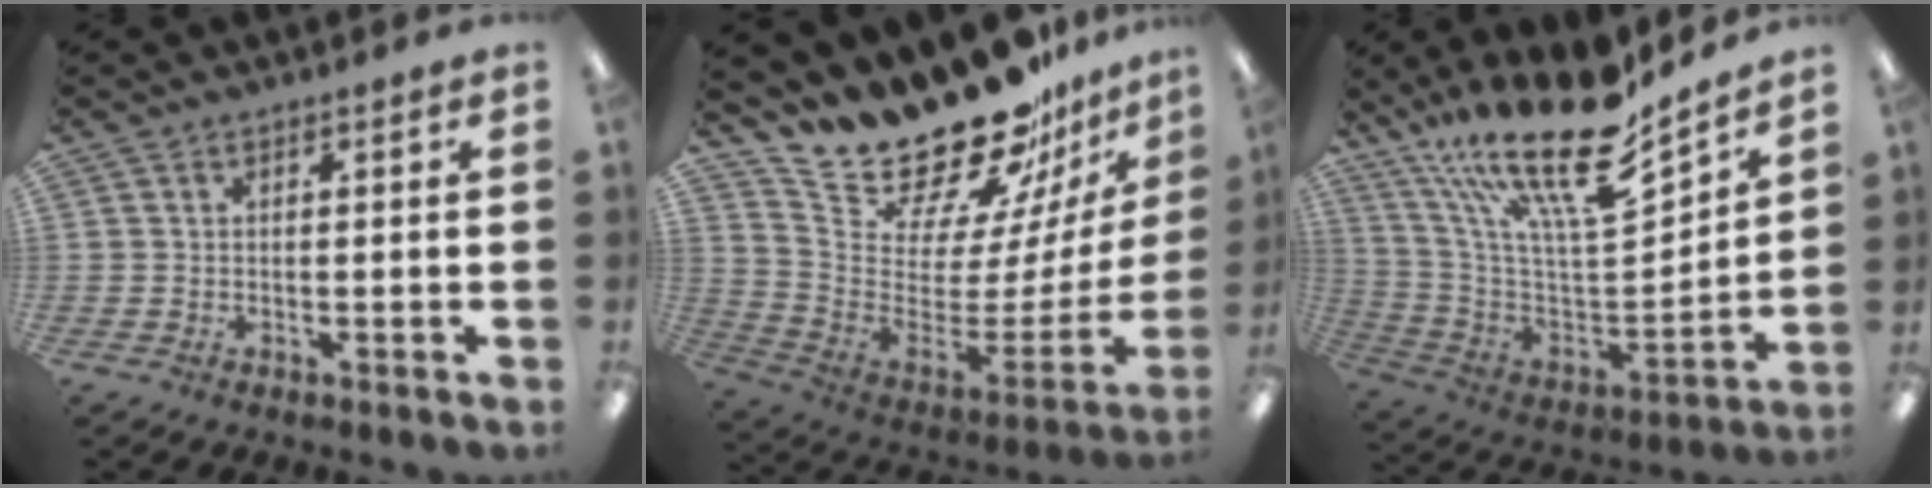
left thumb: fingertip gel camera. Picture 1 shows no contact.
{"total": 22.7, "force": [20.3, 7.0, 7.4], "torque": [-0.117, -0.175, 0.366]}
{"total": 22.5, "force": [16.8, 5.7, 13.9], "torque": [-0.255, -0.122, 0.284]}